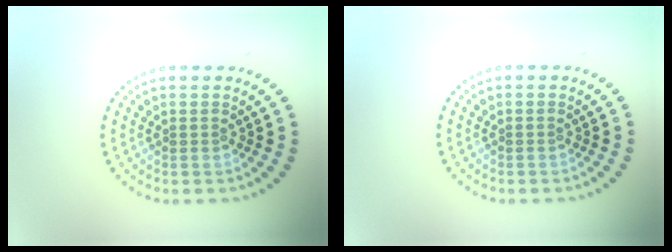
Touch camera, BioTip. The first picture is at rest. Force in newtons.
{"total": 0.0}